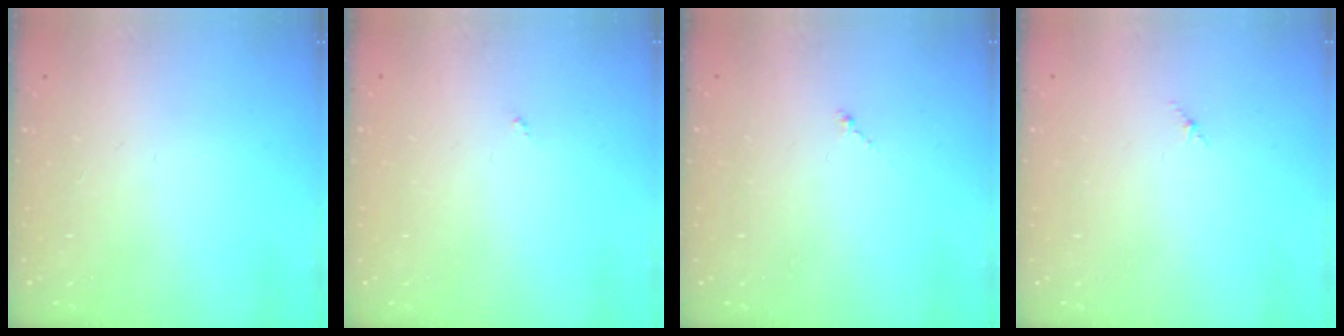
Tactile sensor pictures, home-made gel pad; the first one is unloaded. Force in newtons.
{"total": 0.0}
{"total": 0.7, "press": 0.6, "slide": 0.4}
{"total": 1.8, "press": 1.7, "slide": 0.6}